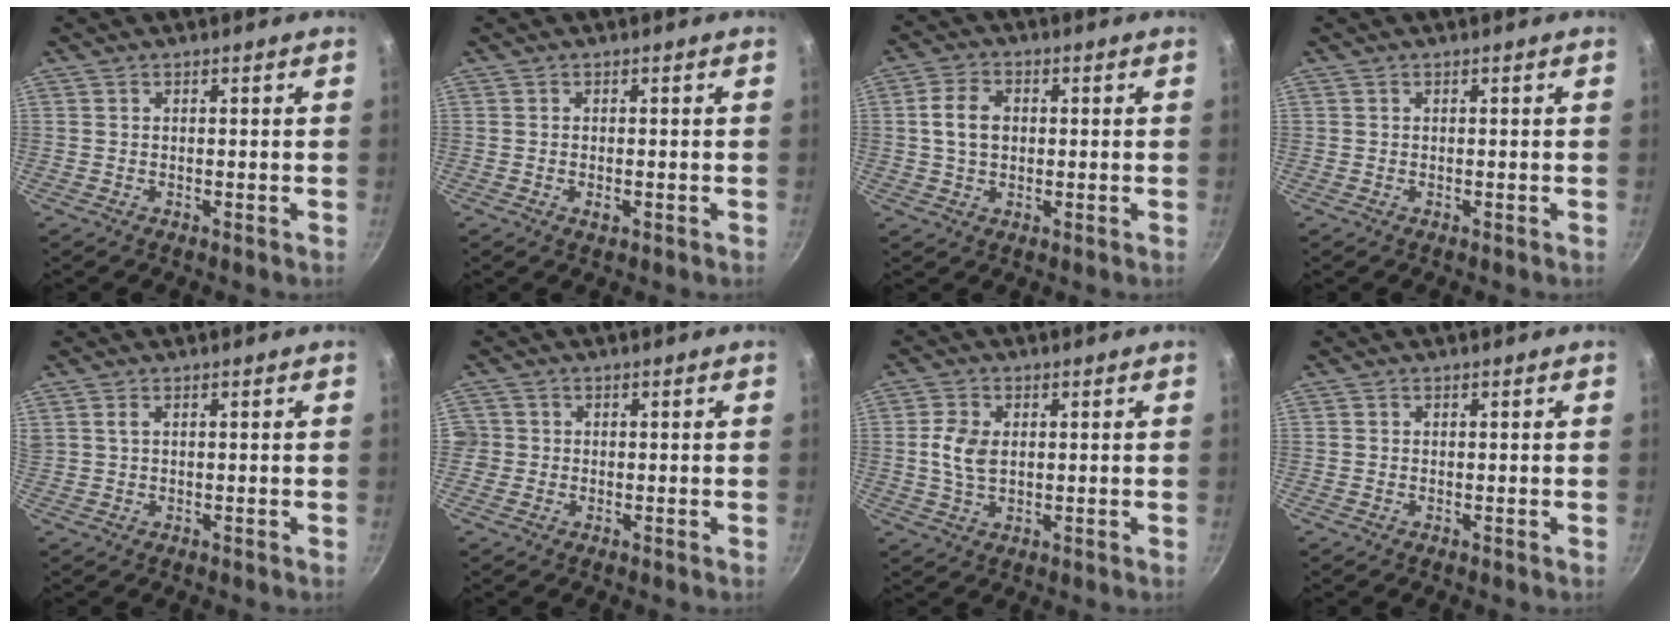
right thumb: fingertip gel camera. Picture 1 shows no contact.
{"total": 1.4, "force": [-0.4, 0.8, 1.1], "torque": [-0.019, 0.000, -0.007]}
{"total": 6.3, "force": [0.5, 4.6, 4.3], "torque": [-0.070, 0.010, 0.006]}
{"total": 0.0}
{"total": 1.2, "force": [0.5, 0.6, 0.9], "torque": [-0.017, 0.002, 0.011]}
{"total": 2.5, "force": [-0.4, 2.4, 0.4], "torque": [0.008, 0.008, -0.010]}
{"total": 5.9, "force": [0.6, 3.8, 4.4], "torque": [-0.080, 0.003, 0.013]}
{"total": 0.0}